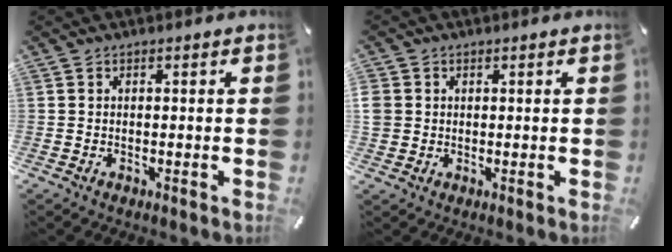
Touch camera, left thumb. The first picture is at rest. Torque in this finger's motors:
{"motor_torque": [0.27, 1.00, 0.15, -0.21, 0.09]}